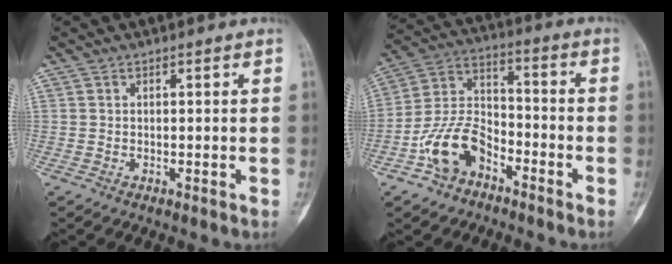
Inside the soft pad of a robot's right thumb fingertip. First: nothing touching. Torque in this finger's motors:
{"motor_torque": [1.54, 1.23, 0.85, -0.91, 0.10]}